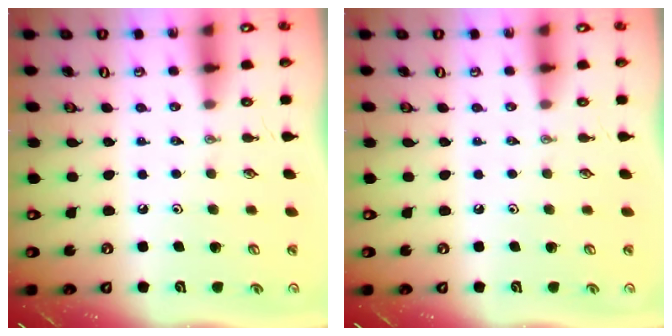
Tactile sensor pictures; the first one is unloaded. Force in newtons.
{"total": 0.0}